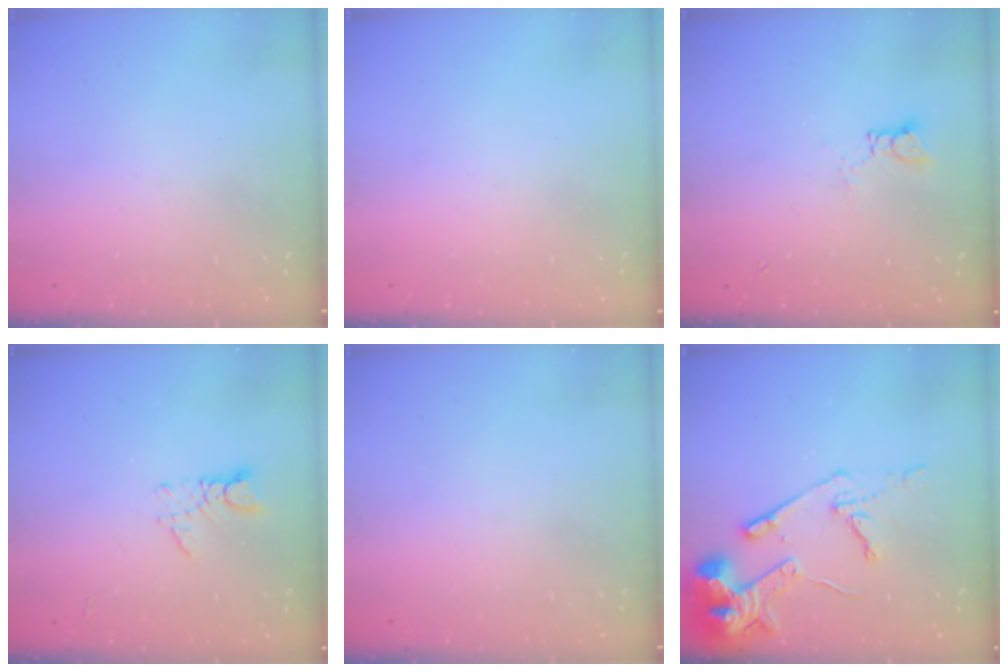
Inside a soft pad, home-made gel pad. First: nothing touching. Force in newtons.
{"total": 0.0}
{"total": 3.1, "press": 3.1, "slide": 0.2}
{"total": 3.3, "press": 3.3, "slide": 0.3}
{"total": 0.0}
{"total": 14.6, "press": 14.5, "slide": 1.7}